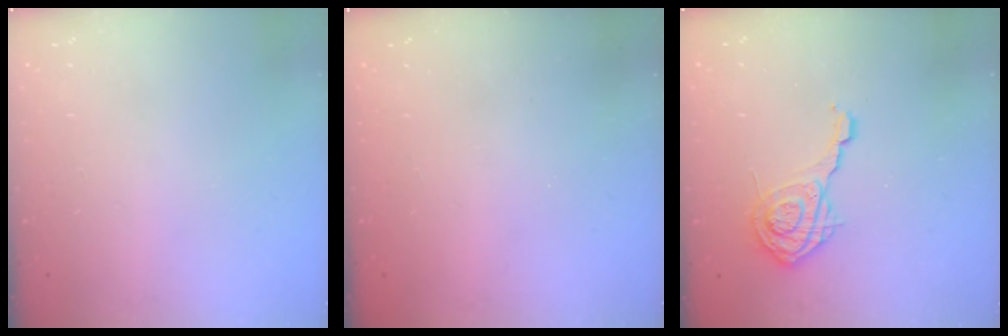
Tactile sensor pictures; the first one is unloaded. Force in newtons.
{"total": 2.4, "press": 2.3, "slide": 0.7}
{"total": 10.3, "press": 10.3, "slide": 0.4}